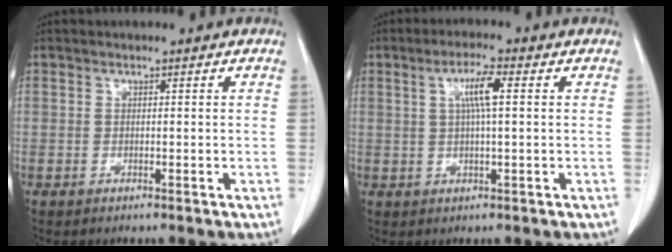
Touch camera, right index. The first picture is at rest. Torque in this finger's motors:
{"motor_torque": [0.31, 0.05, 0.20, 0.05]}